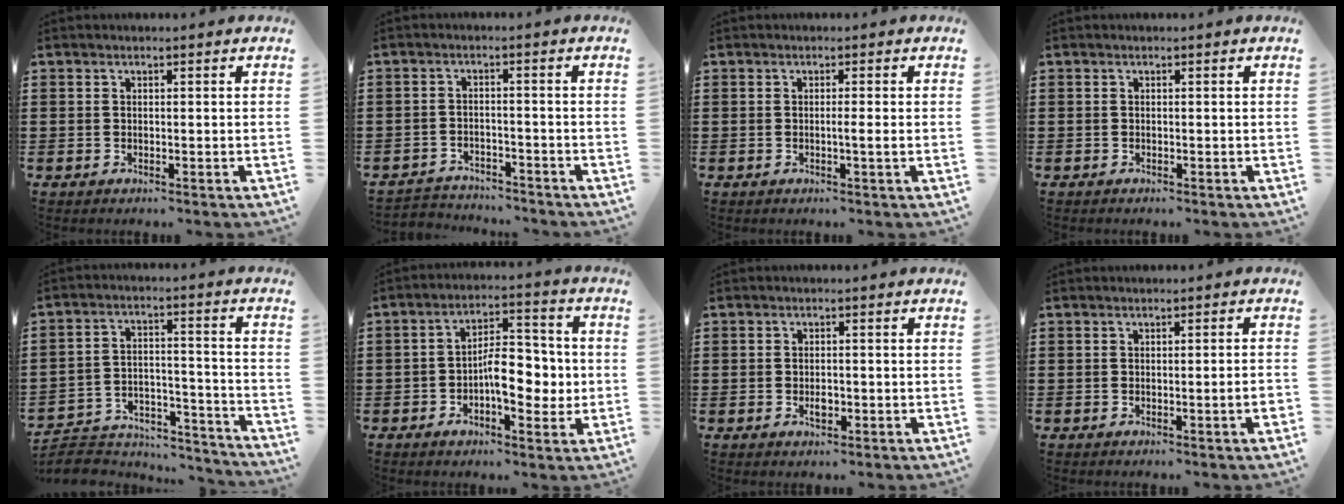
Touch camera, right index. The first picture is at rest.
{"total": 3.0, "force": [-2.9, 0.4, -0.1], "torque": [-0.007, -0.001, -0.064]}
{"total": 1.7, "force": [-0.3, -0.3, 1.6], "torque": [-0.028, -0.006, -0.008]}
{"total": 0.0}
{"total": 5.1, "force": [-4.8, 1.4, 0.9], "torque": [-0.024, 0.006, -0.099]}
{"total": 8.1, "force": [-0.9, 4.3, 6.8], "torque": [-0.085, 0.000, -0.024]}
{"total": 1.8, "force": [-0.4, 0.9, 1.6], "torque": [-0.030, 0.000, -0.007]}
{"total": 1.7, "force": [-0.3, -0.2, 1.7], "torque": [-0.026, -0.006, -0.006]}